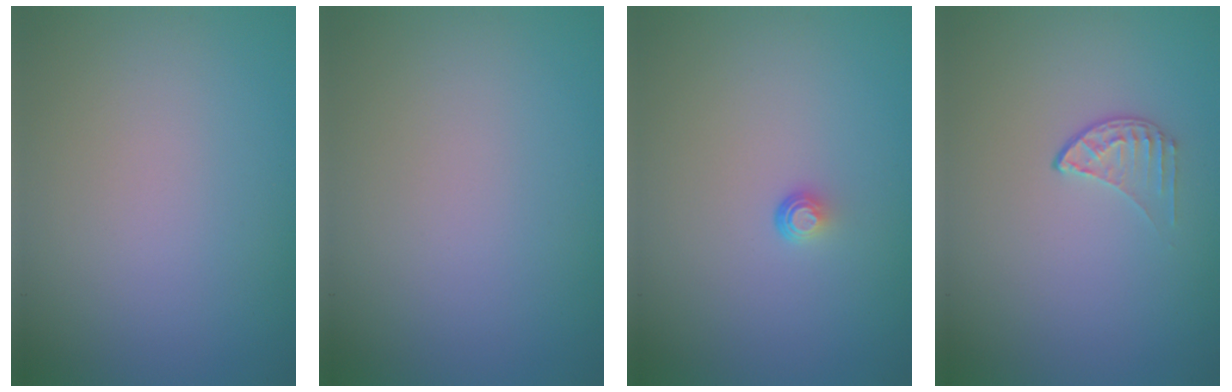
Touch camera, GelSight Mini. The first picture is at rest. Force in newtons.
{"total": 0.0}
{"total": 0.9, "press": 0.5, "slide": 0.7}
{"total": 1.4, "press": 0.9, "slide": 1.1}